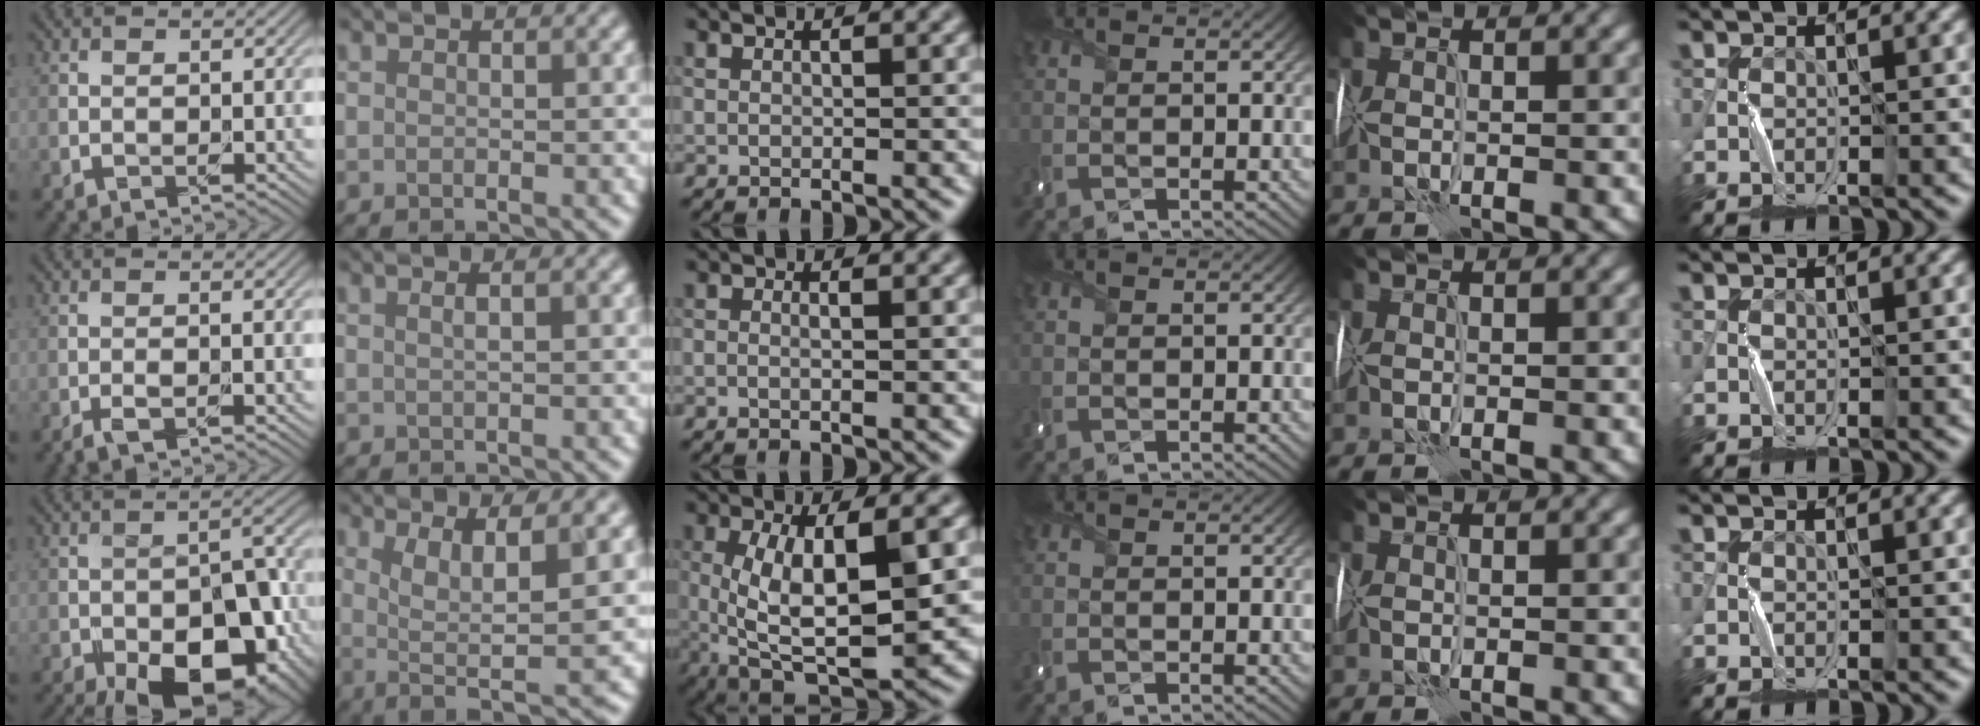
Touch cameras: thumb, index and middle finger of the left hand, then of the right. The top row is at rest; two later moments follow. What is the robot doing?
{"motion": "wrap", "object": "sponge"}